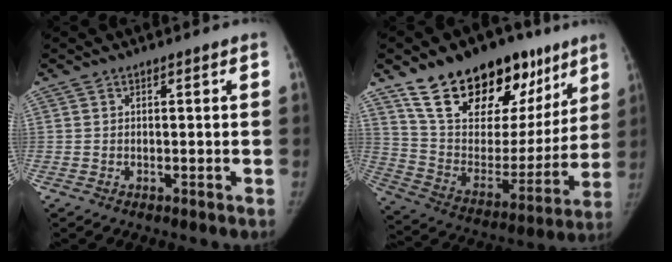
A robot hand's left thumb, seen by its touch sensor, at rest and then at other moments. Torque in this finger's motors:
{"motor_torque": [1.99, 2.03, 1.41, -1.36, 0.47]}